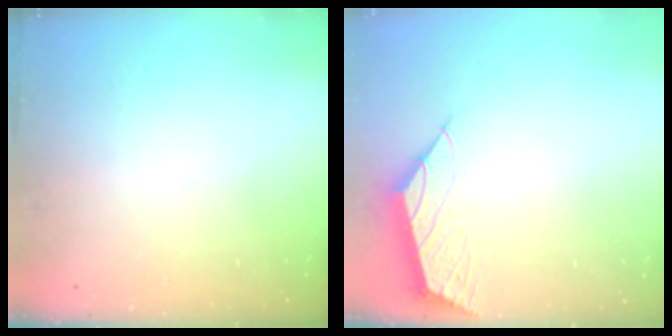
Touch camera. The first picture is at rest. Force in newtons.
{"total": 2.2, "press": 2.2, "slide": 0.5}